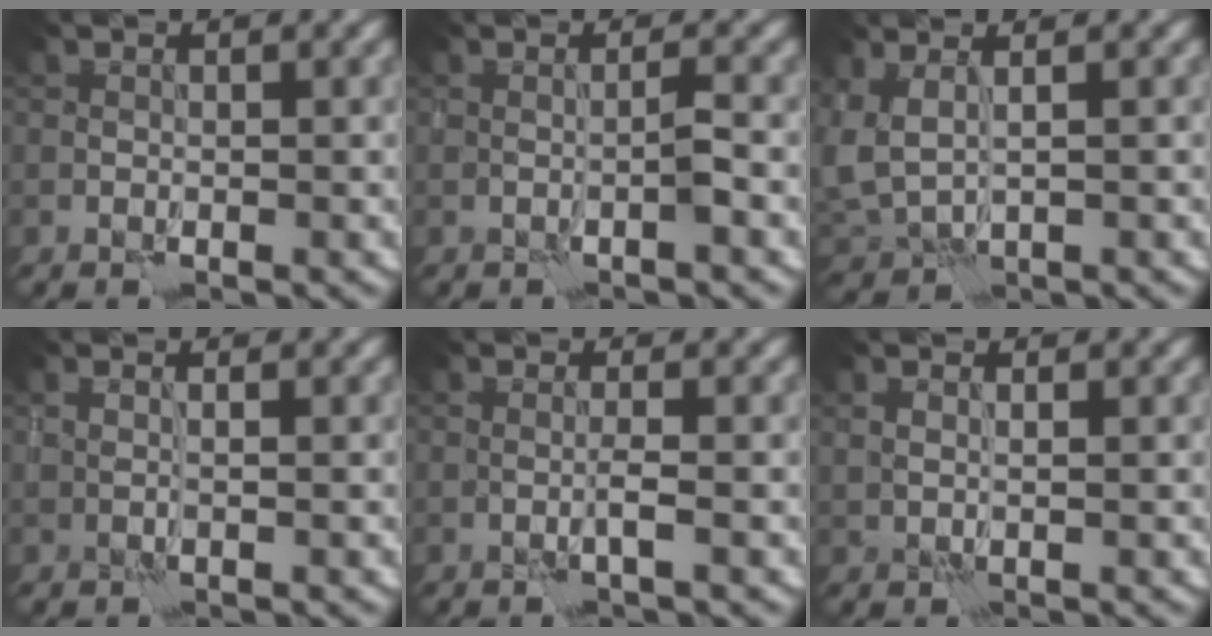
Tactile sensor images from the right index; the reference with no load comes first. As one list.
[{"total": 0.9, "force": [-0.2, -0.4, 0.8], "torque": [-0.012, 0.002, -0.006]}, {"total": 3.9, "force": [1.5, 2.1, 3.0], "torque": [-0.069, -0.005, 0.041]}, {"total": 0.5, "force": [0.4, -0.1, 0.4], "torque": [-0.007, -0.010, 0.008]}, {"total": 0.9, "force": [0.0, -0.4, 0.8], "torque": [-0.013, 0.002, -0.002]}, {"total": 0.9, "force": [0.6, 0.2, 0.5], "torque": [-0.013, -0.006, 0.016]}]